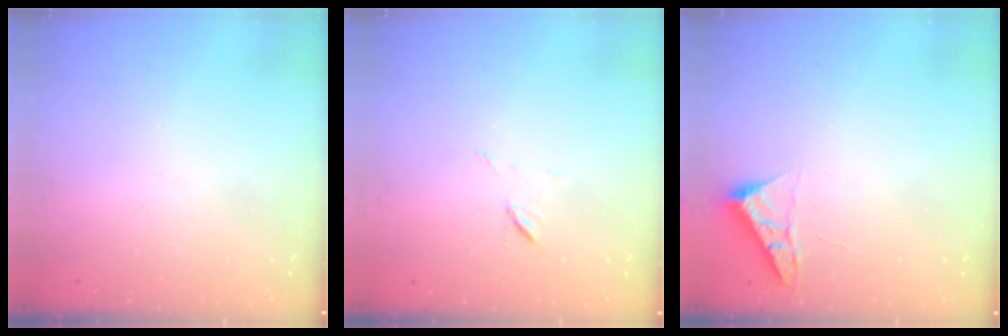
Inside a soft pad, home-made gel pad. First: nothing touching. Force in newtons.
{"total": 6.6, "press": 6.3, "slide": 2.0}
{"total": 4.0, "press": 4.0, "slide": 0.5}